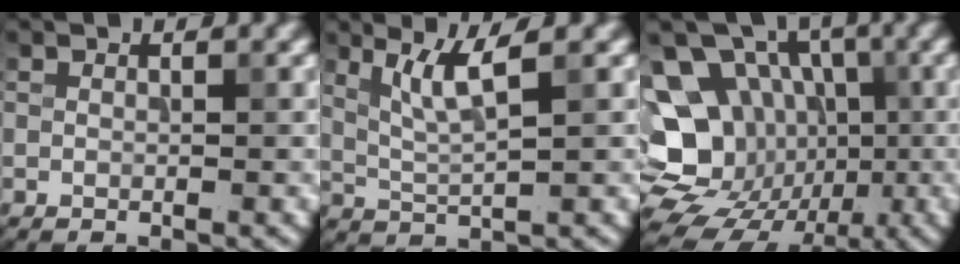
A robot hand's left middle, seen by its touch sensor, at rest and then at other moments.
{"total": 3.6, "force": [1.6, 0.5, 3.2], "torque": [-0.066, -0.004, 0.038]}
{"total": 12.8, "force": [-0.8, 10.6, 7.2], "torque": [-0.111, -0.001, -0.013]}